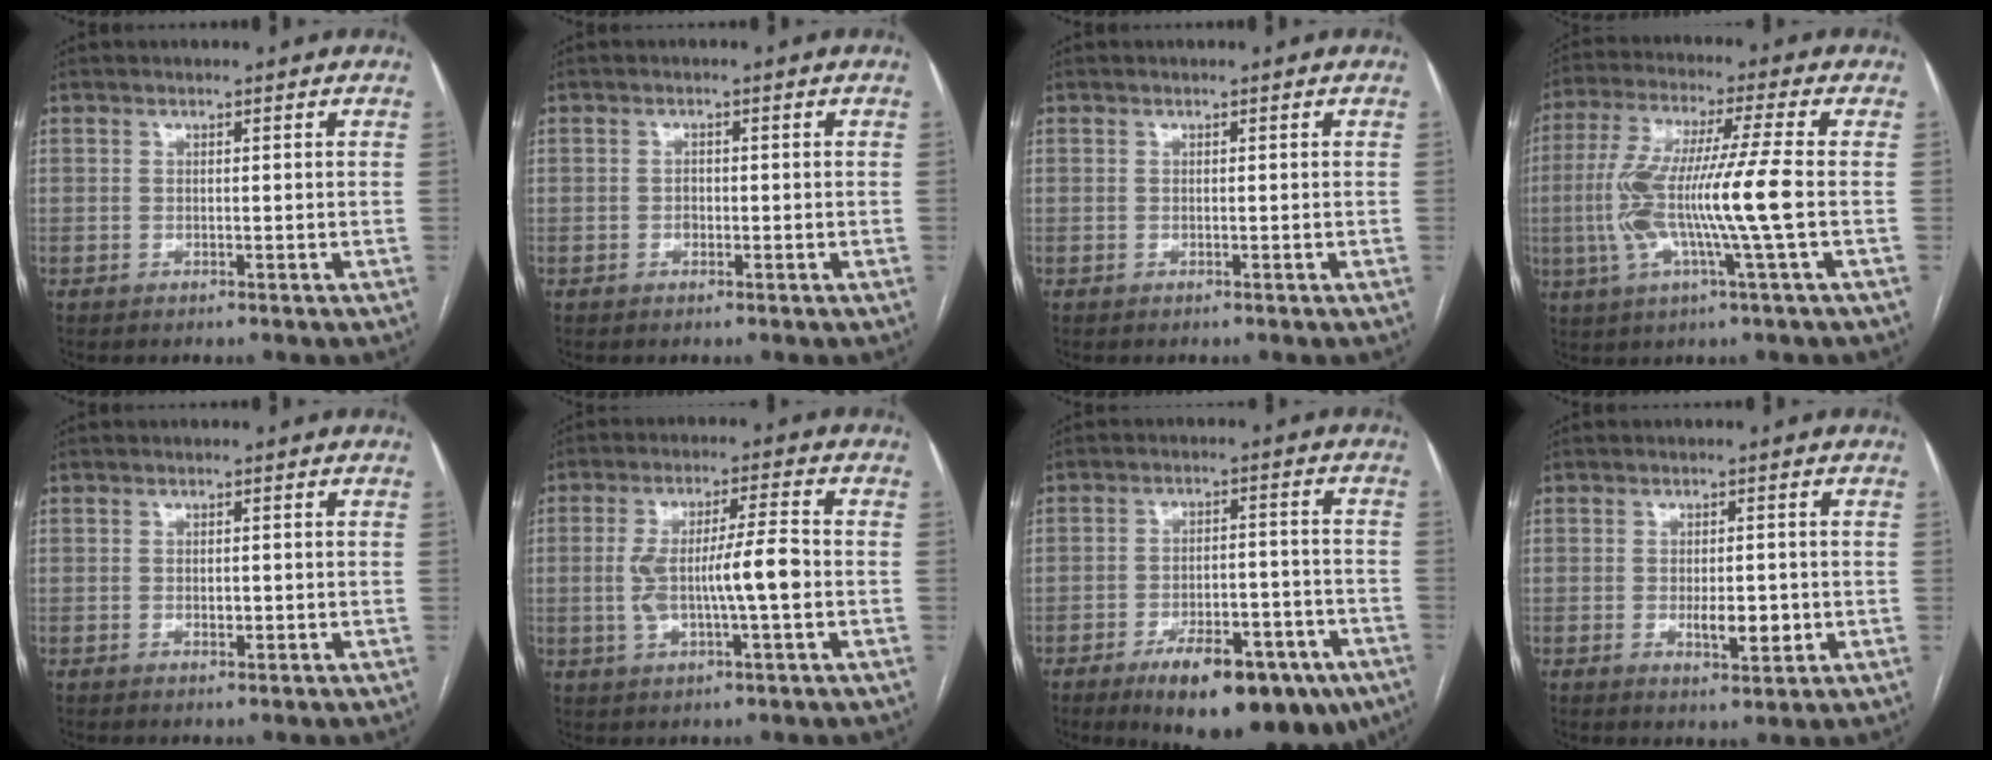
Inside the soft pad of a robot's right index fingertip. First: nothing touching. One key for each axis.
{"total": 1.2, "fx": -0.4, "fy": 0.9, "fz": 0.7, "tx": -0.009, "ty": 0.003, "tz": -0.003}
{"total": 0.0}
{"total": 13.7, "fx": -1.9, "fy": -0.7, "fz": 13.6, "tx": -0.270, "ty": 0.003, "tz": -0.040}
{"total": 1.5, "fx": -0.3, "fy": 0.7, "fz": 1.2, "tx": -0.021, "ty": 0.000, "tz": -0.001}
{"total": 9.3, "fx": -1.1, "fy": 1.1, "fz": 9.2, "tx": -0.167, "ty": 0.011, "tz": -0.019}
{"total": 17.3, "fx": -10.9, "fy": 6.9, "fz": 11.5, "tx": -0.104, "ty": 0.025, "tz": -0.151}
{"total": 4.5, "fx": -0.9, "fy": 1.7, "fz": 4.0, "tx": -0.063, "ty": -0.003, "tz": -0.008}